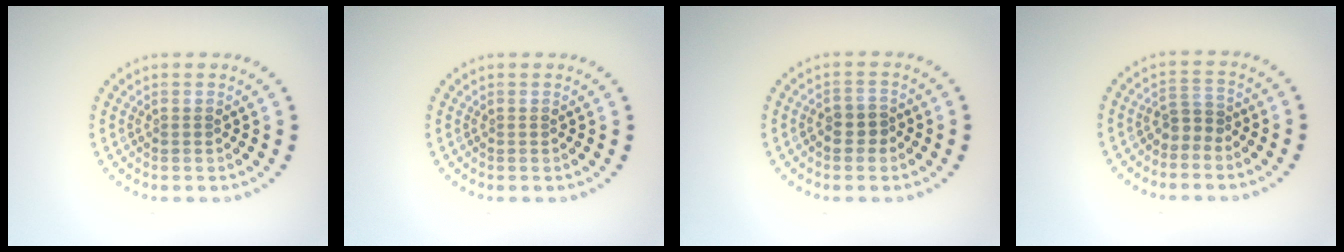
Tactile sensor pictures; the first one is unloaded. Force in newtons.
{"total": 0.0}
{"total": 2.0, "press": 1.8, "slide": 0.7}
{"total": 1.8, "press": 1.4, "slide": 1.1}